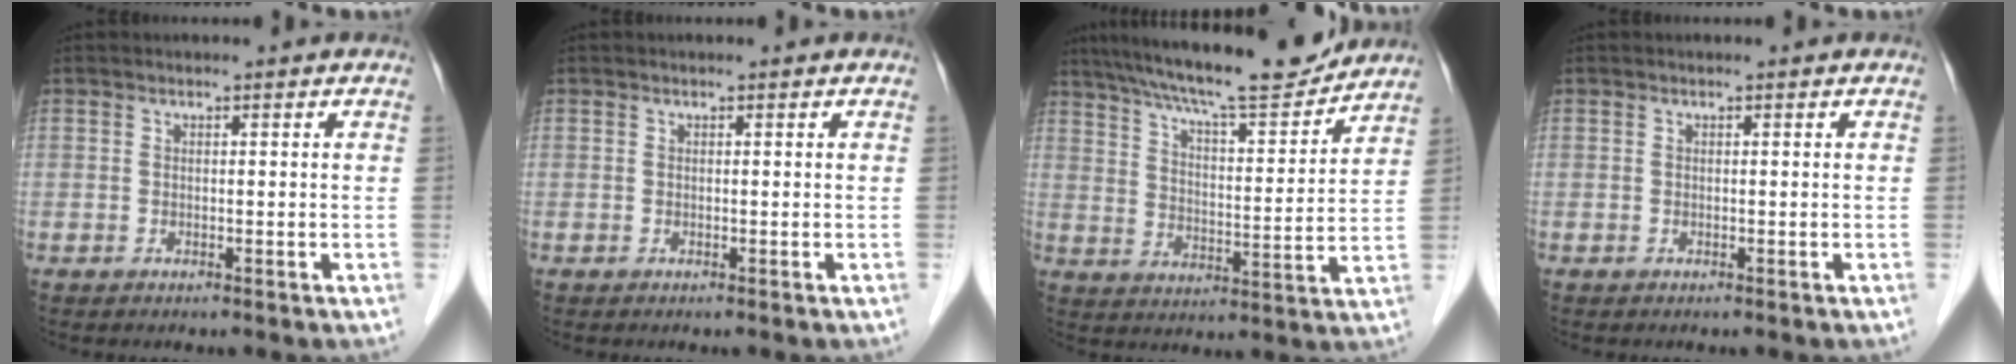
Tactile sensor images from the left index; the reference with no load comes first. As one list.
[{"total": 0.0}, {"total": 17.8, "force": [15.8, 1.7, 7.9], "torque": [-0.136, 0.004, 0.238]}, {"total": 0.0}]